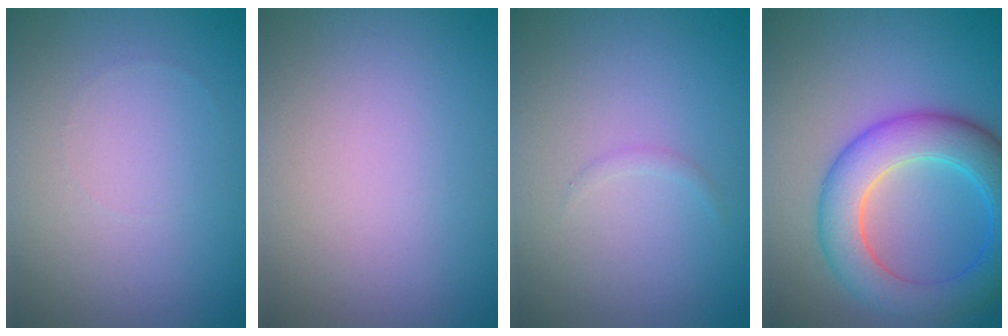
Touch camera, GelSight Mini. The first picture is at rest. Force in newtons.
{"total": 0.0}
{"total": 0.5, "press": 0.5, "slide": 0.0}
{"total": 7.6, "press": 7.6, "slide": 0.3}